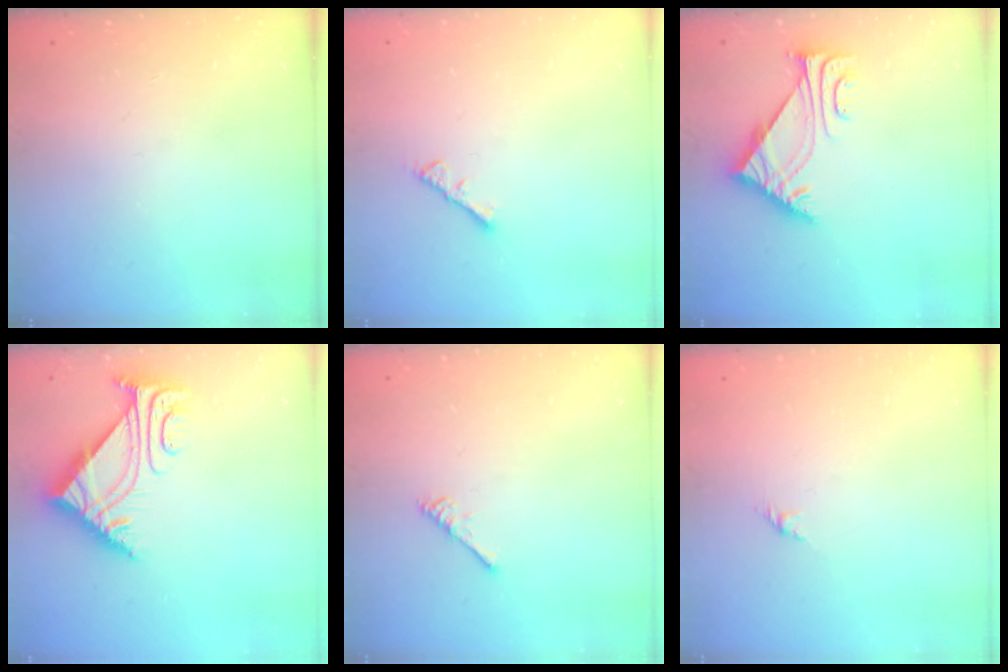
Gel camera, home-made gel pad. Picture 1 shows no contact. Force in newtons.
{"total": 2.3, "press": 2.2, "slide": 0.4}
{"total": 6.3, "press": 6.3, "slide": 0.9}
{"total": 7.2, "press": 7.1, "slide": 0.9}
{"total": 2.9, "press": 2.9, "slide": 0.5}
{"total": 1.6, "press": 1.5, "slide": 0.7}